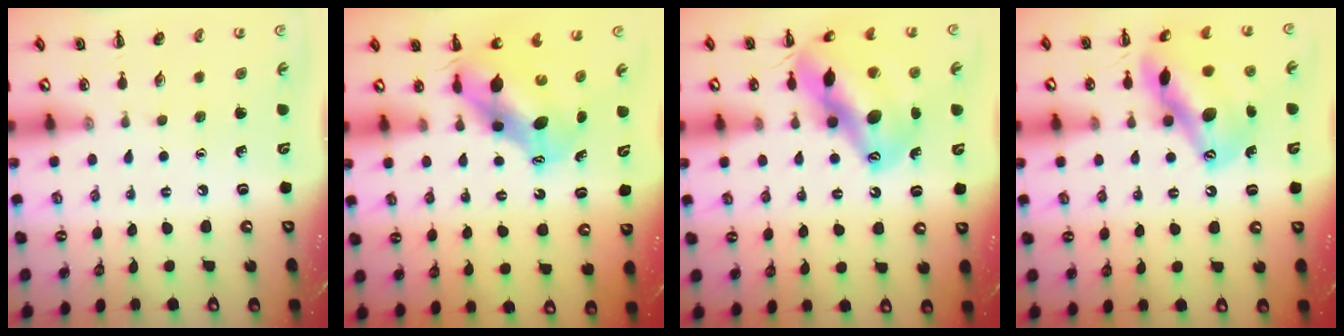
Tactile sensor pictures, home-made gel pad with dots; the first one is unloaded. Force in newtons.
{"total": 7.5, "press": 7.4, "slide": 1.5}
{"total": 18.5, "press": 17.8, "slide": 5.1}
{"total": 17.8, "press": 17.6, "slide": 2.8}